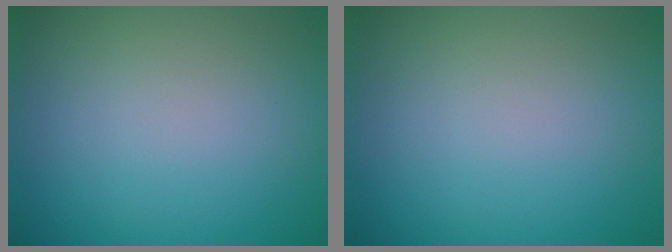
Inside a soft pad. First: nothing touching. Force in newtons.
{"total": 0.0}